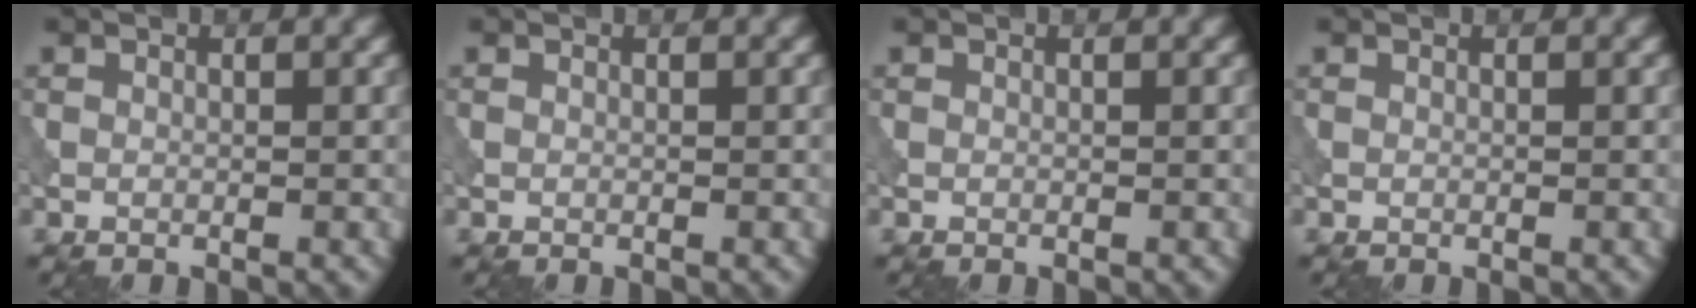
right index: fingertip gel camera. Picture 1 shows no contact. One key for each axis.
{"total": 0.0}
{"total": 0.0}
{"total": 0.0}